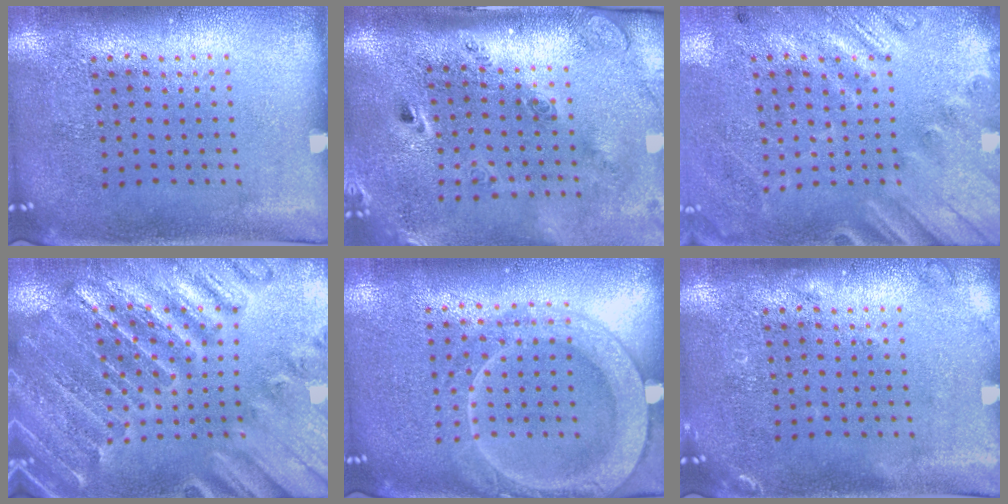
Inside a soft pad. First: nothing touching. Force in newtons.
{"total": 2.9, "press": 2.0, "slide": 2.1}
{"total": 2.6, "press": 1.9, "slide": 1.8}
{"total": 2.7, "press": 2.7, "slide": 0.4}
{"total": 2.0, "press": 2.0, "slide": 0.3}
{"total": 1.2, "press": 1.2, "slide": 0.3}